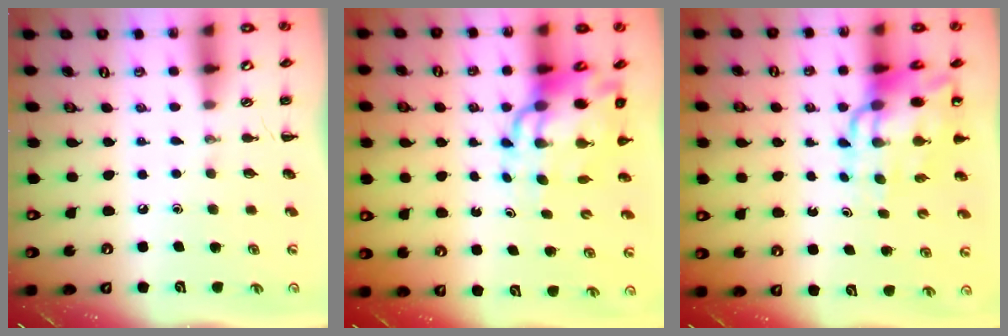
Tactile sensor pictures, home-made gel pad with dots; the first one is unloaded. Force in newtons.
{"total": 13.3, "press": 12.9, "slide": 3.4}
{"total": 13.2, "press": 12.7, "slide": 3.6}